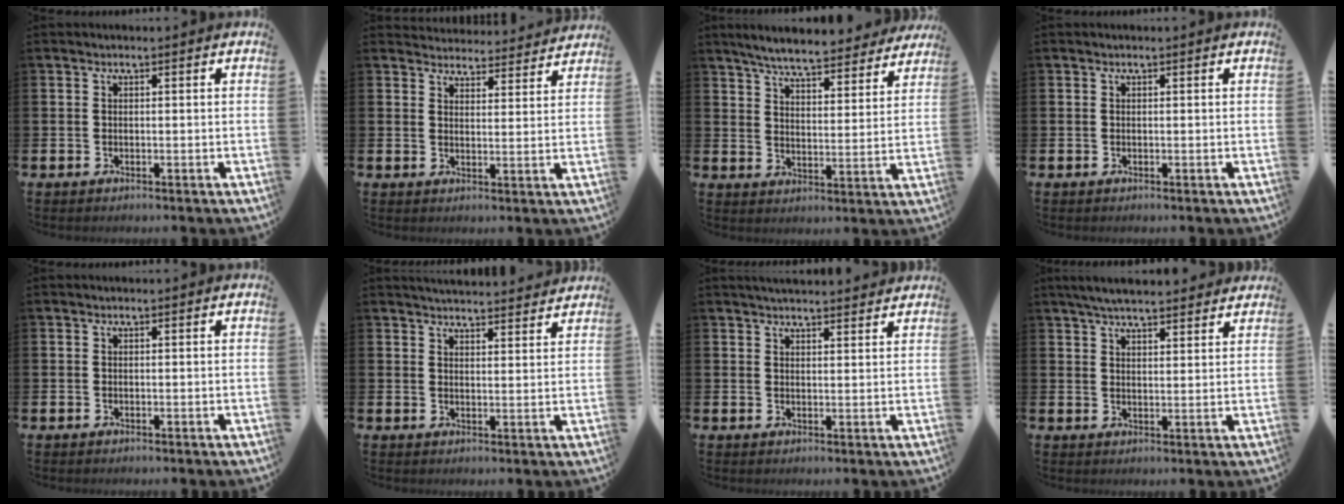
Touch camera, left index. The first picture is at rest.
{"total": 4.3, "force": [4.2, 0.9, -0.2], "torque": [0.001, -0.035, 0.072]}
{"total": 6.8, "force": [6.5, 0.8, 2.0], "torque": [-0.047, -0.046, 0.108]}
{"total": 0.0}
{"total": 0.0}
{"total": 4.1, "force": [4.1, 0.2, 0.1], "torque": [-0.007, -0.029, 0.074]}
{"total": 3.2, "force": [3.2, 0.2, 0.3], "torque": [-0.008, -0.015, 0.058]}
{"total": 5.3, "force": [5.0, 0.8, 1.6], "torque": [-0.036, -0.018, 0.090]}